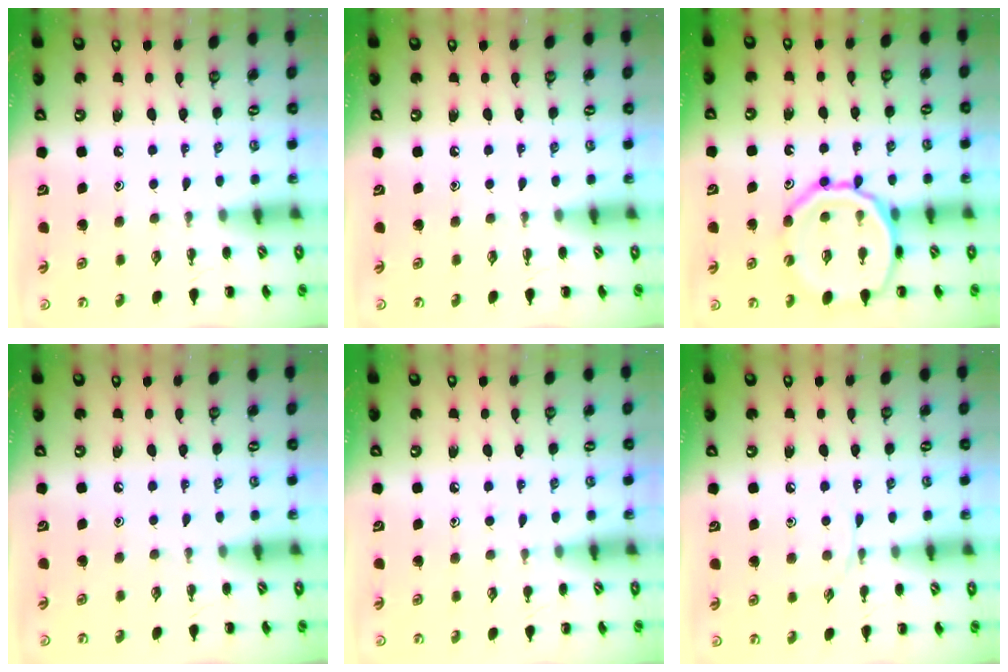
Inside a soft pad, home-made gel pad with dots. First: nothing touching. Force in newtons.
{"total": 0.0}
{"total": 17.4, "press": 17.3, "slide": 2.5}
{"total": 0.0}
{"total": 4.2, "press": 3.8, "slide": 1.6}
{"total": 4.2, "press": 4.0, "slide": 1.3}